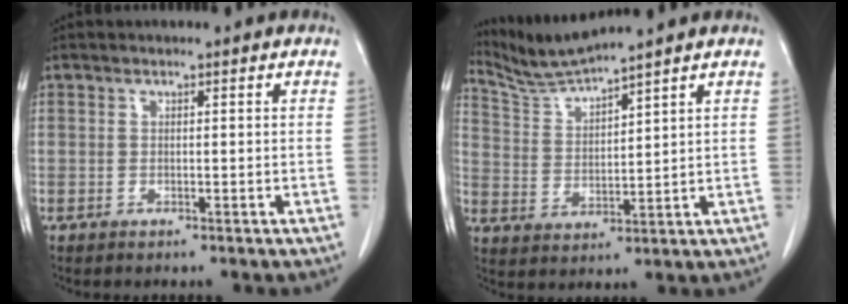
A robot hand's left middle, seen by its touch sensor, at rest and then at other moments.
{"total": 6.1, "force": [5.8, -1.7, 0.4], "torque": [-0.029, -0.011, 0.130]}